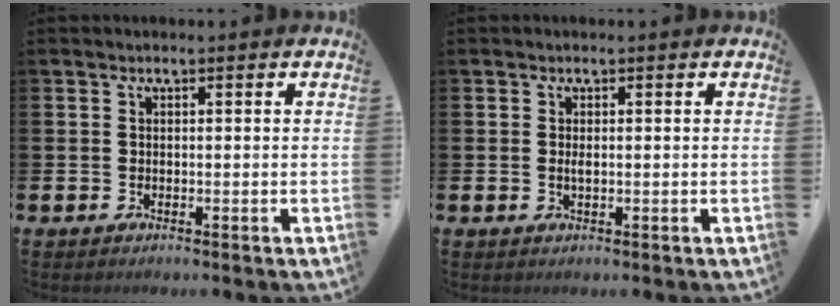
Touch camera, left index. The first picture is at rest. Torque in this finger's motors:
{"motor_torque": [0.45, 0.07, 0.00, 0.06]}